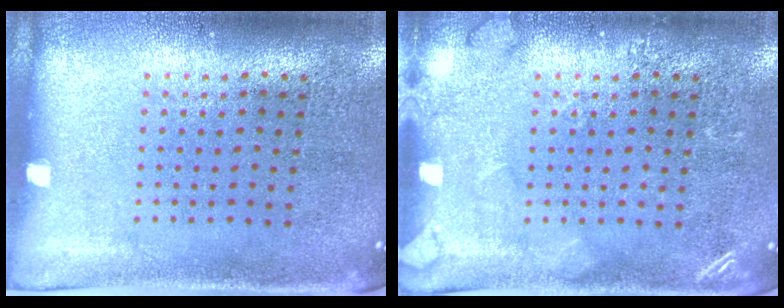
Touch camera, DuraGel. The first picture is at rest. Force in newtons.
{"total": 2.0, "press": 2.0, "slide": 0.4}